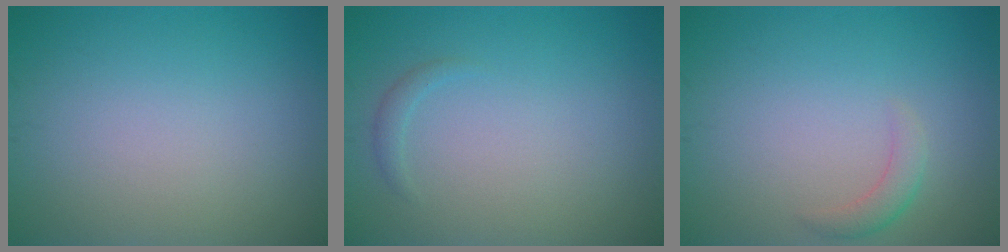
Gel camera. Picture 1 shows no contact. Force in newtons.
{"total": 0.8, "press": 0.8, "slide": 0.0}
{"total": 1.5, "press": 1.5, "slide": 0.1}